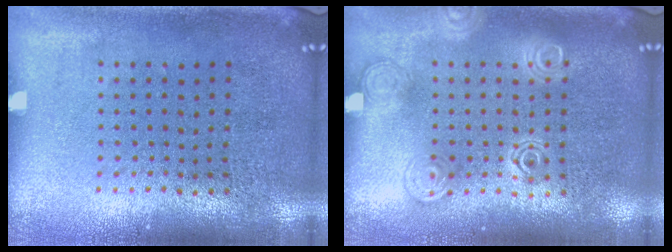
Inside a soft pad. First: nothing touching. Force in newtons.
{"total": 1.2, "press": 1.2, "slide": 0.0}